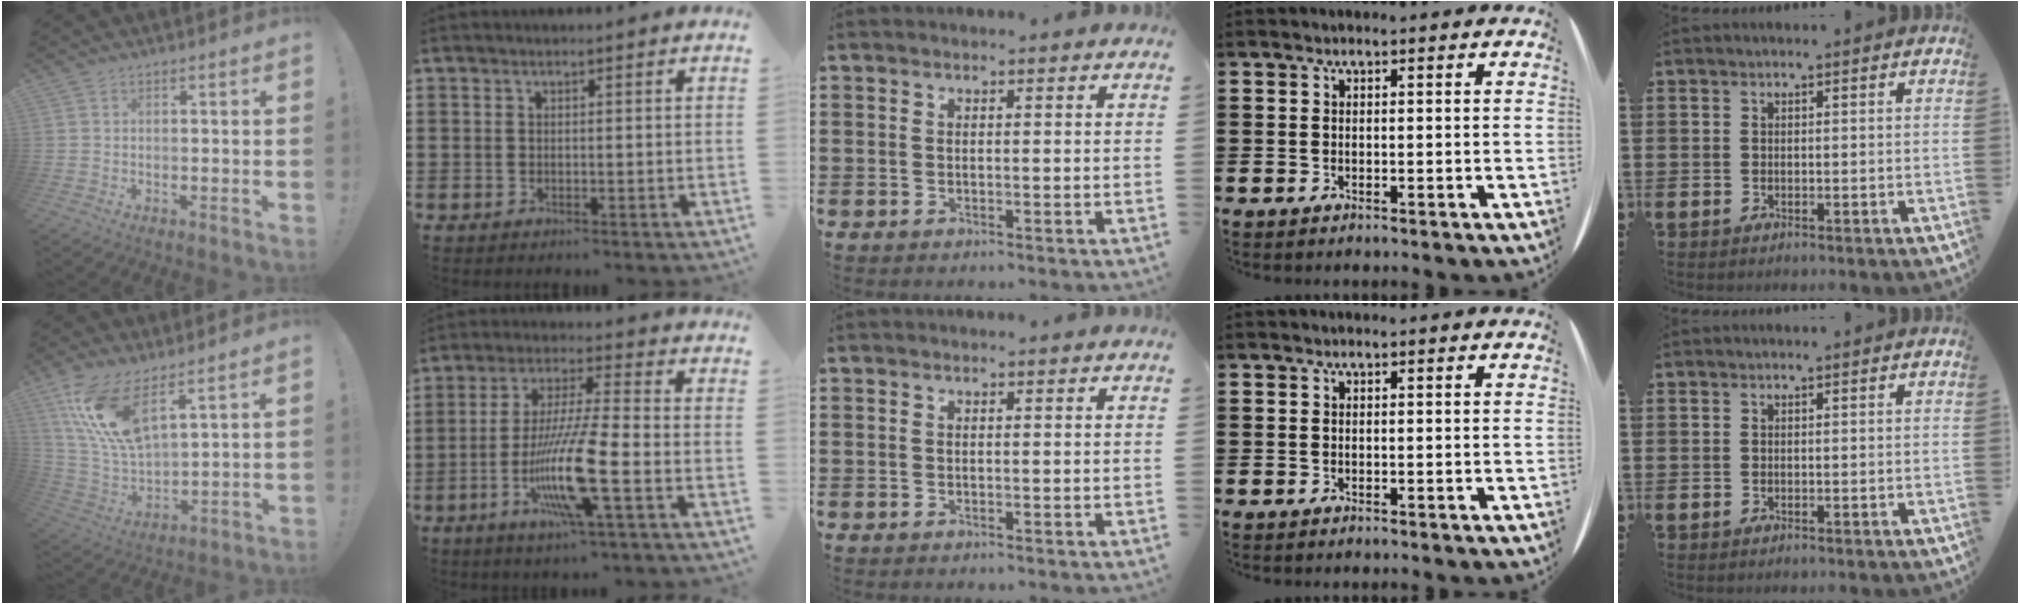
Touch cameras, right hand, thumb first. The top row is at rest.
{"thumb": {"total": 15.6, "force": [9.7, 5.6, 10.8], "torque": [-0.228, -0.052, 0.177]}, "index": {"total": 13.3, "force": [-4.7, 1.4, 12.4], "torque": [-0.256, -0.013, -0.094]}}